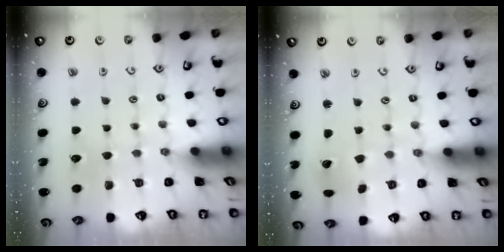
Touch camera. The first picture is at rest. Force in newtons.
{"total": 2.6, "press": 2.6, "slide": 0.3}